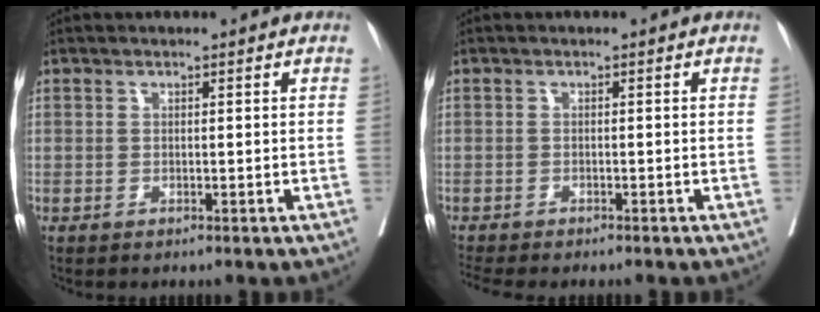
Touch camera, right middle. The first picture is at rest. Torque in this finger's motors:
{"motor_torque": [0.73, -0.77, 0.05, 0.03]}